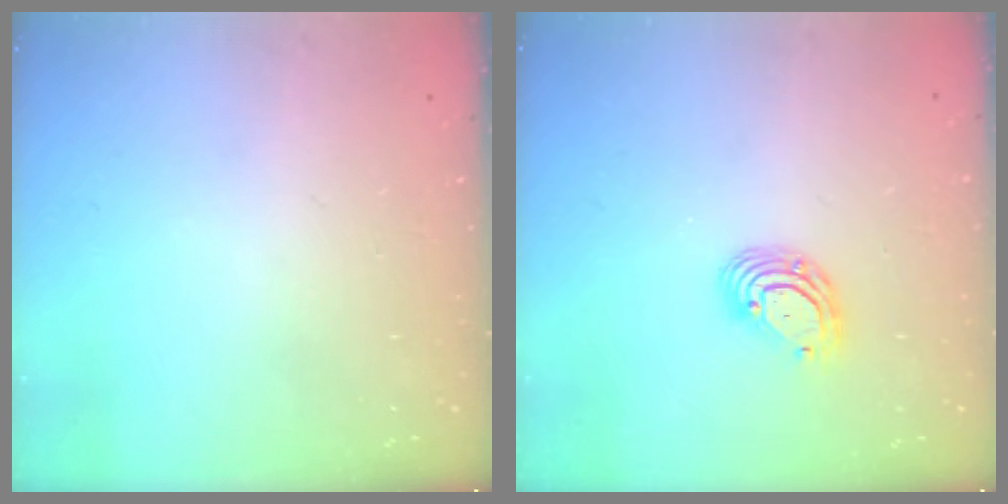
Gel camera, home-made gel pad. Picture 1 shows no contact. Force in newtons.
{"total": 6.5, "press": 6.5, "slide": 1.1}